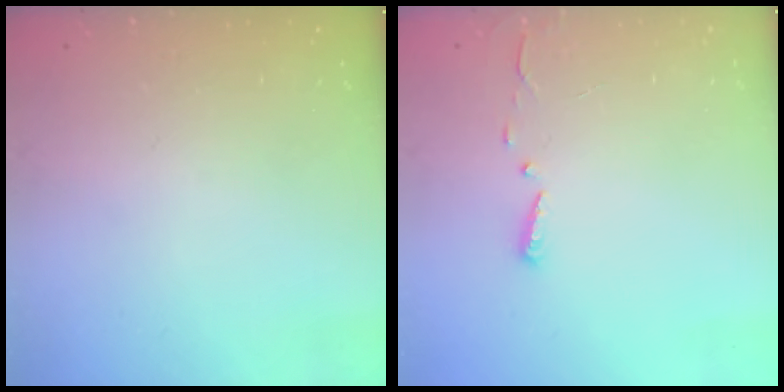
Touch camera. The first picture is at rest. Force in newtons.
{"total": 3.0, "press": 2.9, "slide": 0.3}